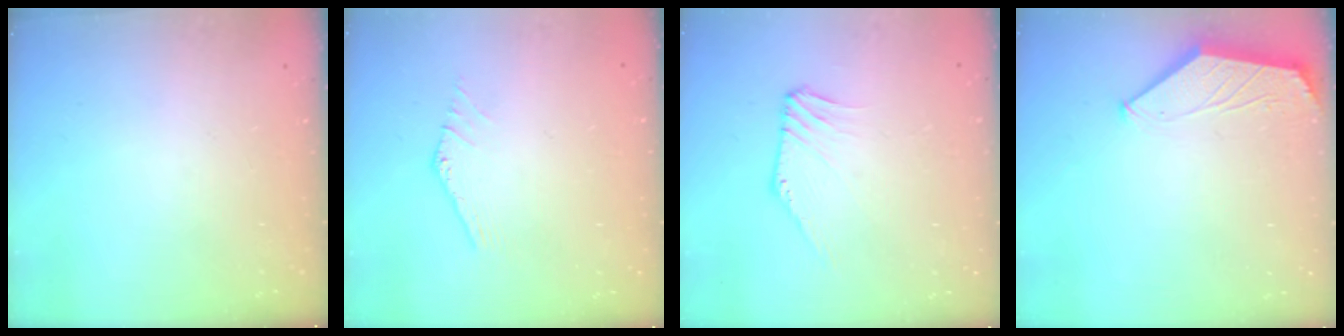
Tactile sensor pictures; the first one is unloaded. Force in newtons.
{"total": 0.9, "press": 0.9, "slide": 0.1}
{"total": 0.7, "press": 0.5, "slide": 0.4}
{"total": 1.7, "press": 1.6, "slide": 0.4}